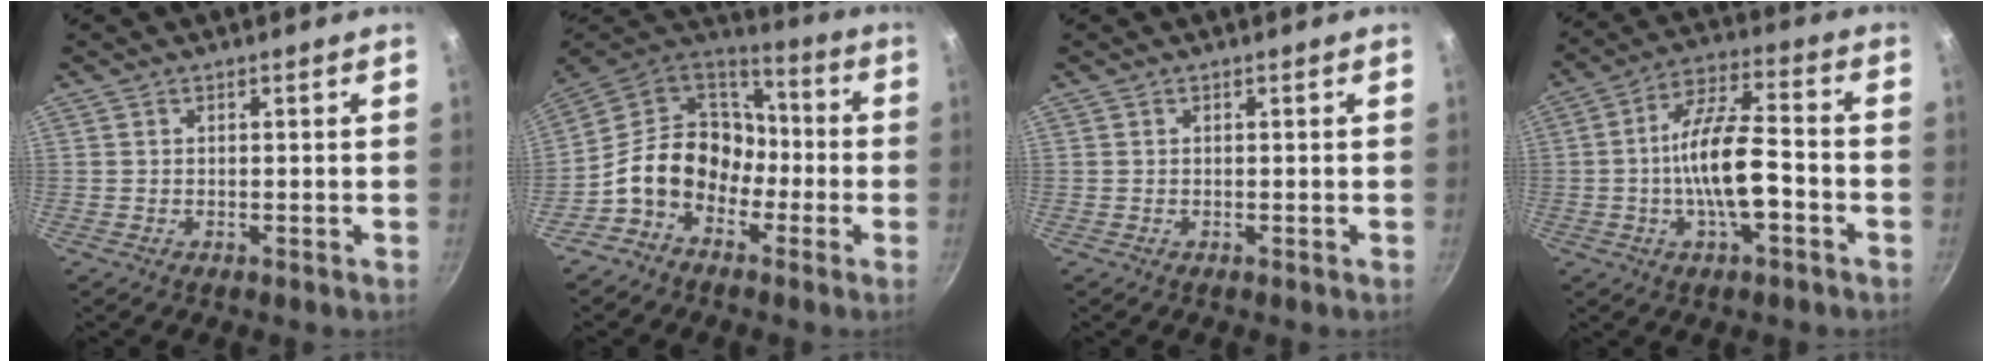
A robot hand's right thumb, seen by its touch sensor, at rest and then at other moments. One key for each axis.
{"total": 16.0, "fx": -4.7, "fy": 12.6, "fz": 8.7, "tx": -0.108, "ty": 0.068, "tz": -0.105}
{"total": 0.0}
{"total": 13.0, "fx": -3.2, "fy": 4.8, "fz": 11.7, "tx": -0.201, "ty": 0.035, "tz": -0.064}